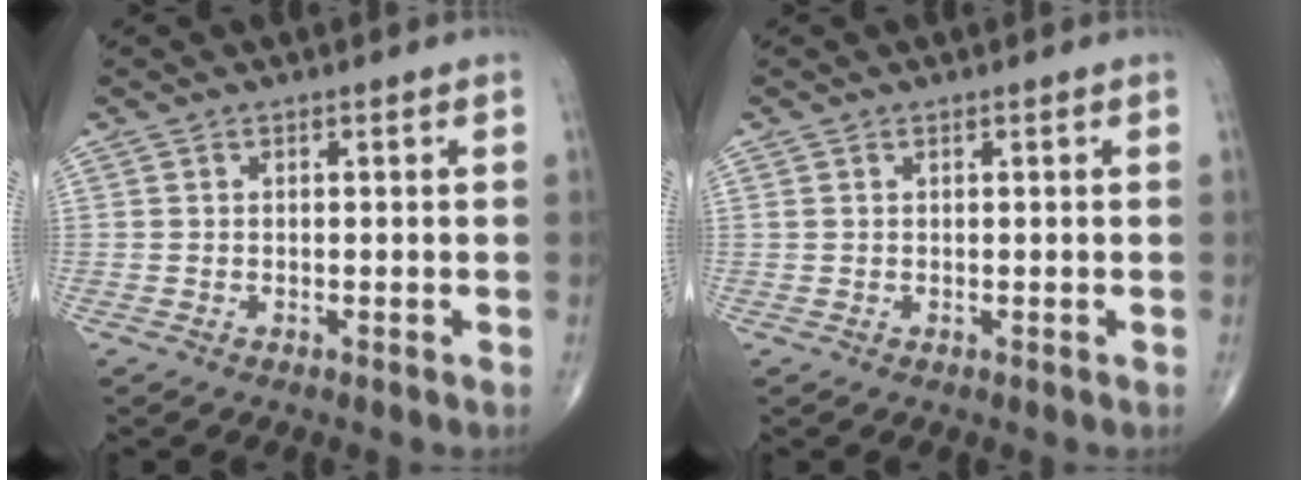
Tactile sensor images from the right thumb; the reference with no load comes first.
{"total": 0.5, "force": [0.3, 0.3, 0.3], "torque": [-0.007, 0.006, 0.009]}